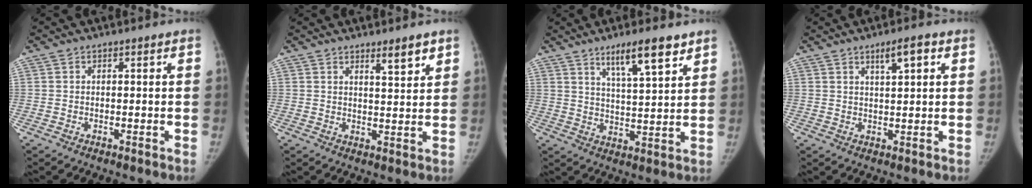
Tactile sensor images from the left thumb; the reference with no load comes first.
{"total": 4.2, "force": [3.0, 0.8, 2.8], "torque": [-0.034, -0.025, 0.046]}
{"total": 9.6, "force": [6.4, 1.6, 7.0], "torque": [-0.105, -0.037, 0.109]}
{"total": 4.4, "force": [2.3, 0.9, 3.6], "torque": [-0.054, -0.008, 0.039]}